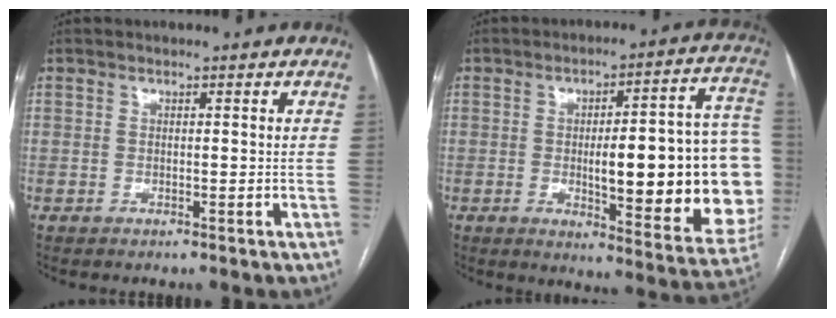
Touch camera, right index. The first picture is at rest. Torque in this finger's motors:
{"motor_torque": [2.14, 0.00, 1.05, 0.16]}